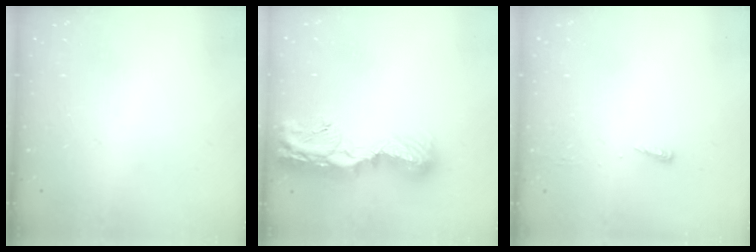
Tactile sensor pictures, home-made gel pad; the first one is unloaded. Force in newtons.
{"total": 15.0, "press": 15.0, "slide": 1.2}
{"total": 3.7, "press": 3.7, "slide": 0.5}